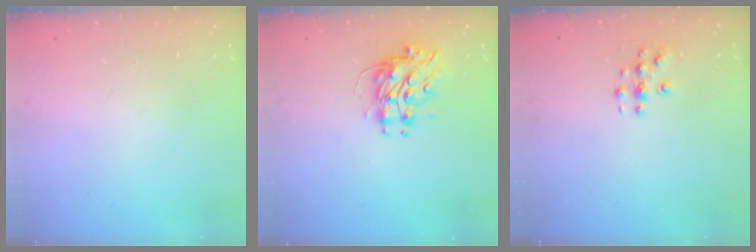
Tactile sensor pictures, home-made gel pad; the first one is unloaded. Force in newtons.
{"total": 9.0, "press": 9.0, "slide": 0.7}
{"total": 3.5, "press": 3.4, "slide": 0.2}